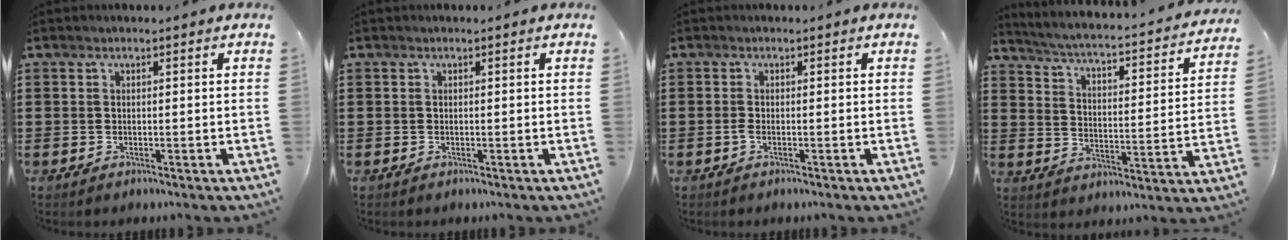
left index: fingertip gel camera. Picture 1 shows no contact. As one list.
[{"total": 0.0}, {"total": 0.9, "force": [-0.4, 0.2, 0.8], "torque": [-0.018, -0.002, -0.006]}, {"total": 2.8, "force": [2.5, -0.3, 1.3], "torque": [-0.044, -0.031, 0.029]}]